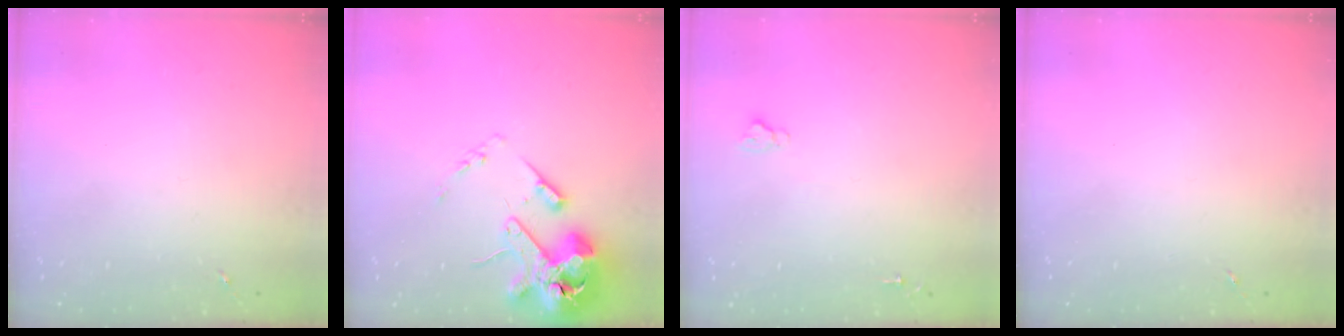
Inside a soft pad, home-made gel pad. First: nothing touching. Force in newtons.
{"total": 15.9, "press": 15.7, "slide": 2.5}
{"total": 2.6, "press": 2.5, "slide": 0.3}
{"total": 0.0}